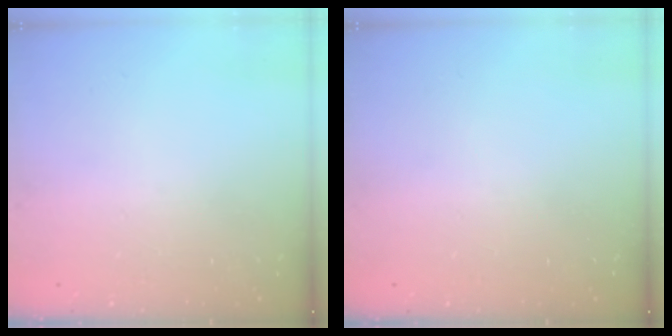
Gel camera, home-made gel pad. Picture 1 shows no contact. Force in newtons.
{"total": 0.0}